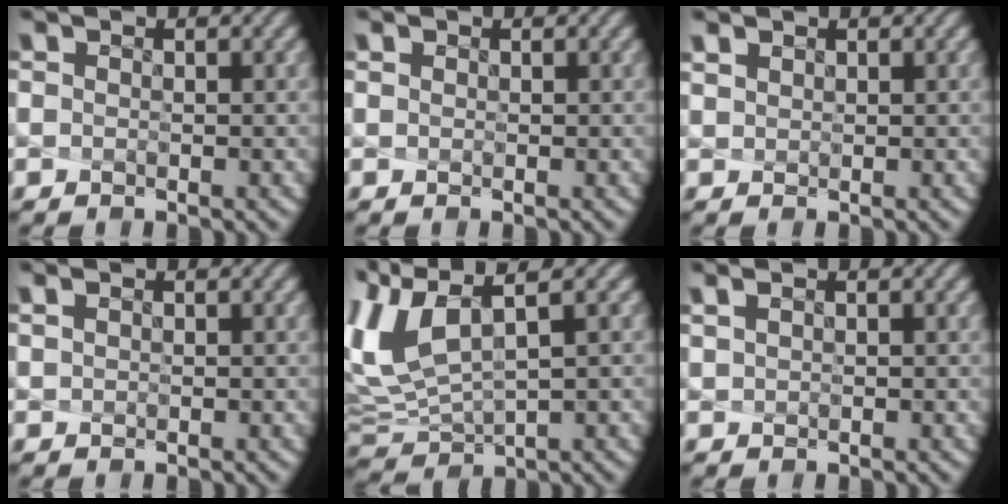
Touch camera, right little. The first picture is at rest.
{"total": 0.0}
{"total": 0.8, "force": [0.7, 0.2, 0.1], "torque": [-0.011, -0.002, 0.023]}
{"total": 0.0}
{"total": 6.7, "force": [2.7, 2.1, 5.7], "torque": [-0.144, 0.011, 0.066]}
{"total": 0.5, "force": [0.4, 0.0, 0.3], "torque": [-0.007, 0.005, 0.014]}